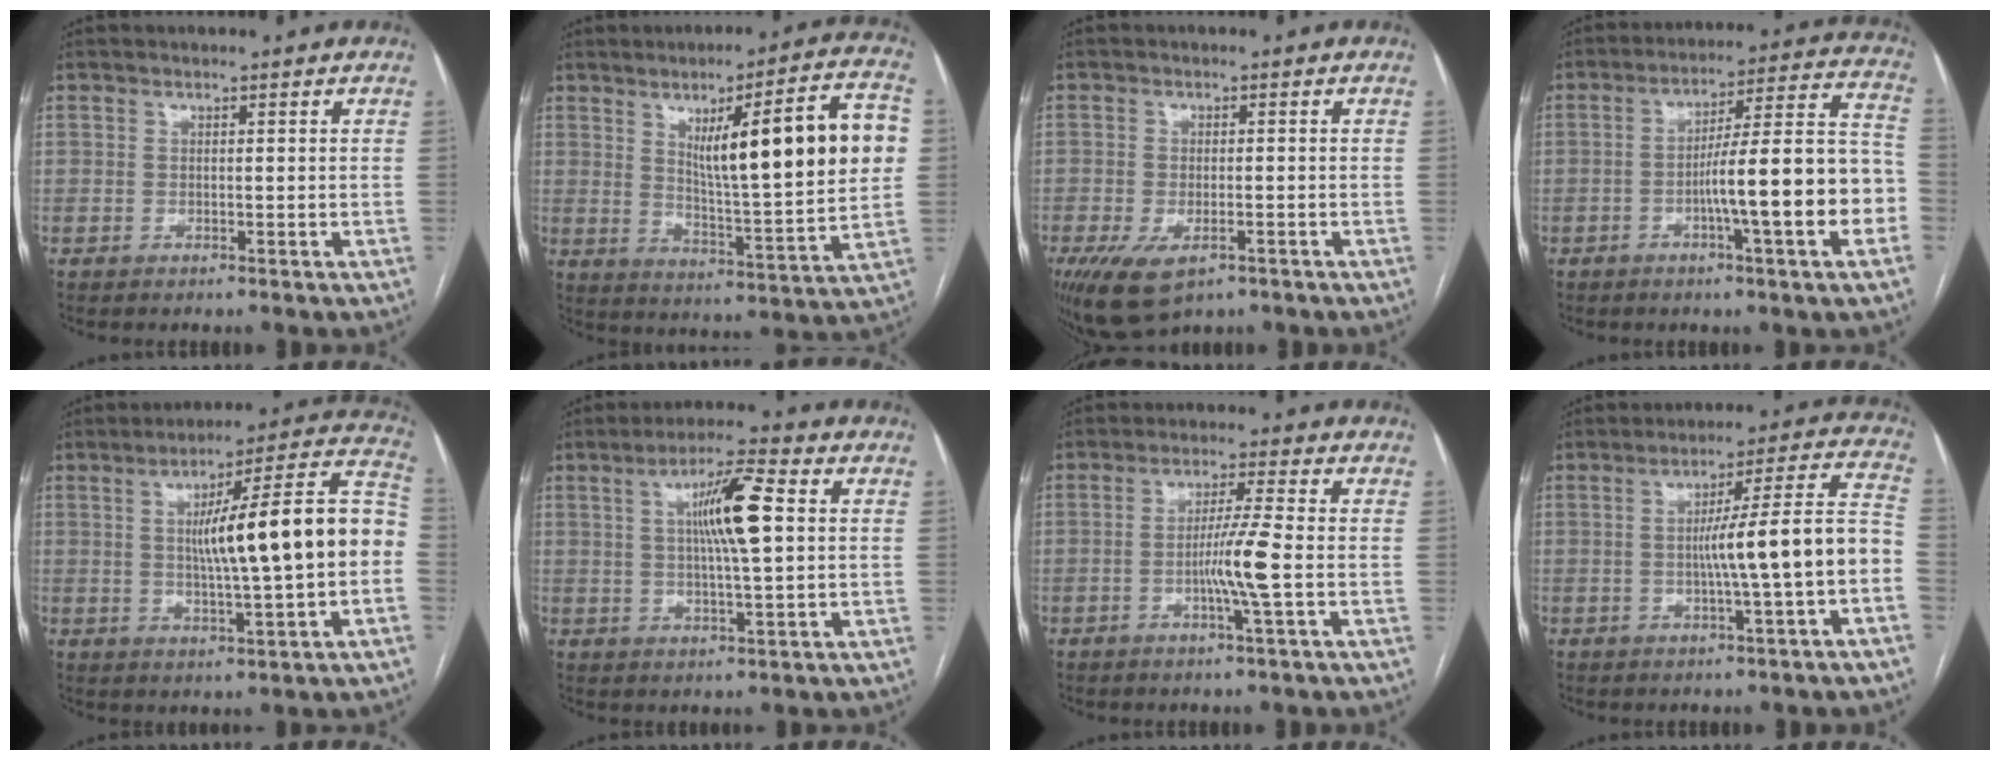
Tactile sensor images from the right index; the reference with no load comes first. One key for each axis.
{"total": 20.0, "fx": 4.6, "fy": 1.5, "fz": 19.4, "tx": -0.273, "ty": 0.008, "tz": 0.064}
{"total": 8.4, "fx": -4.6, "fy": 3.9, "fz": 5.8, "tx": -0.108, "ty": -0.015, "tz": -0.070}
{"total": 16.2, "fx": -4.2, "fy": 0.5, "fz": 15.6, "tx": -0.217, "ty": 0.025, "tz": -0.062}
{"total": 18.3, "fx": 0.1, "fy": 1.3, "fz": 18.2, "tx": -0.265, "ty": 0.035, "tz": -0.001}
{"total": 9.5, "fx": 1.8, "fy": 0.7, "fz": 9.4, "tx": -0.165, "ty": 0.010, "tz": 0.029}
{"total": 6.3, "fx": -1.4, "fy": -0.9, "fz": 6.0, "tx": -0.113, "ty": -0.002, "tz": -0.026}
{"total": 12.7, "fx": -2.6, "fy": -0.7, "fz": 12.4, "tx": -0.177, "ty": 0.026, "tz": -0.039}